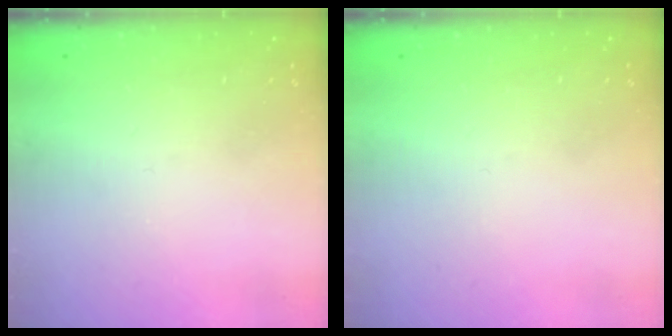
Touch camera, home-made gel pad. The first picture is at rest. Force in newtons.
{"total": 0.0}